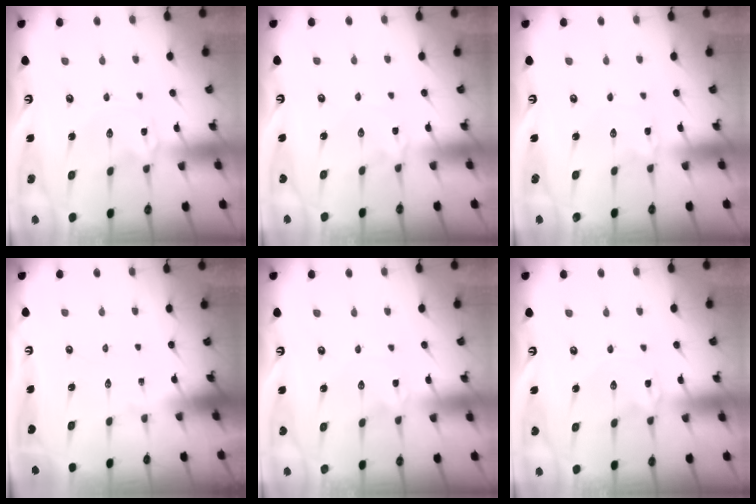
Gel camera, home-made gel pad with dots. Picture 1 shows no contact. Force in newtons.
{"total": 1.4, "press": 1.3, "slide": 0.3}
{"total": 0.7, "press": 0.7, "slide": 0.2}
{"total": 0.0}
{"total": 0.0}
{"total": 0.8, "press": 0.8, "slide": 0.1}